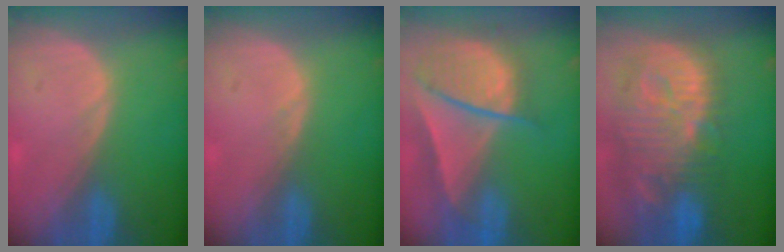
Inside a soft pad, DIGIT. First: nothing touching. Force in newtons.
{"total": 0.5, "press": 0.5, "slide": 0.0}
{"total": 9.6, "press": 8.2, "slide": 5.0}
{"total": 14.0, "press": 12.2, "slide": 6.8}